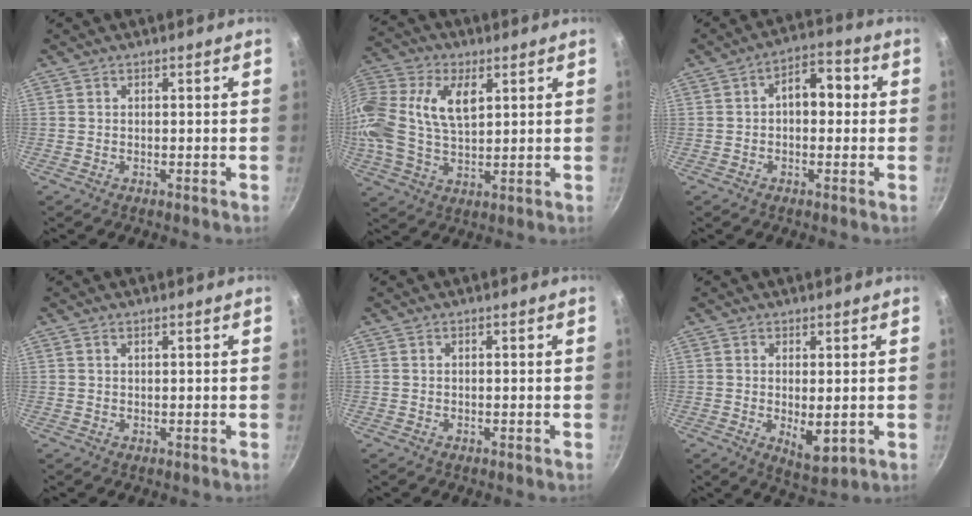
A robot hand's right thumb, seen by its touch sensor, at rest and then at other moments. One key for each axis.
{"total": 20.5, "fx": 5.1, "fy": 12.7, "fz": 15.3, "tx": -0.341, "ty": 0.022, "tz": 0.086}
{"total": 7.5, "fx": 0.6, "fy": 4.8, "fz": 5.7, "tx": -0.049, "ty": 0.023, "tz": -0.003}
{"total": 0.9, "fx": 0.5, "fy": 0.4, "fz": 0.5, "tx": -0.007, "ty": 0.003, "tz": 0.010}
{"total": 0.0}
{"total": 5.9, "fx": -0.3, "fy": 2.5, "fz": 5.3, "tx": -0.078, "ty": -0.016, "tz": 0.003}